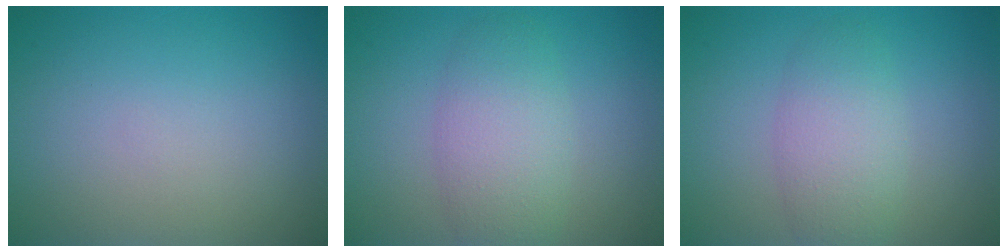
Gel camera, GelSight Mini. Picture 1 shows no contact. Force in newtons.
{"total": 4.3, "press": 4.3, "slide": 0.1}
{"total": 3.7, "press": 3.7, "slide": 0.0}